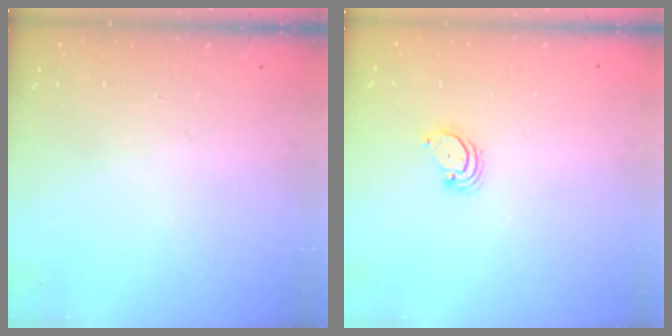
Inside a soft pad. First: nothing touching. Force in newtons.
{"total": 2.2, "press": 2.2, "slide": 0.3}